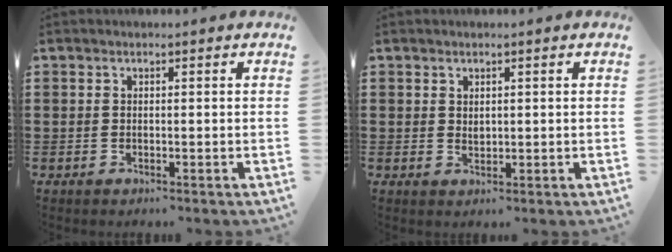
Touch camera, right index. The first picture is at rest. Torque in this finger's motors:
{"motor_torque": [-0.01, 0.05, 0.06, -0.01]}